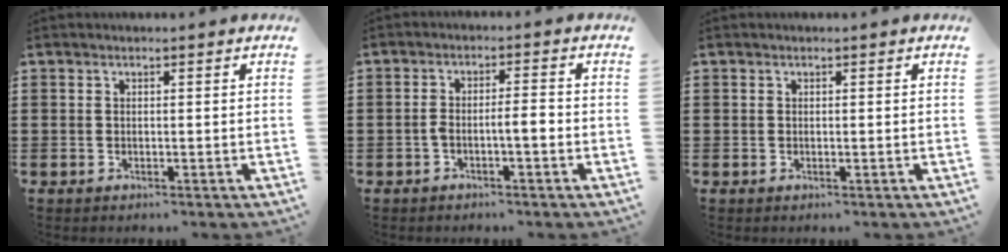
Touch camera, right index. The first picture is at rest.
{"total": 3.0, "force": [-1.0, 0.5, 2.7], "torque": [-0.050, 0.003, -0.021]}
{"total": 0.0}